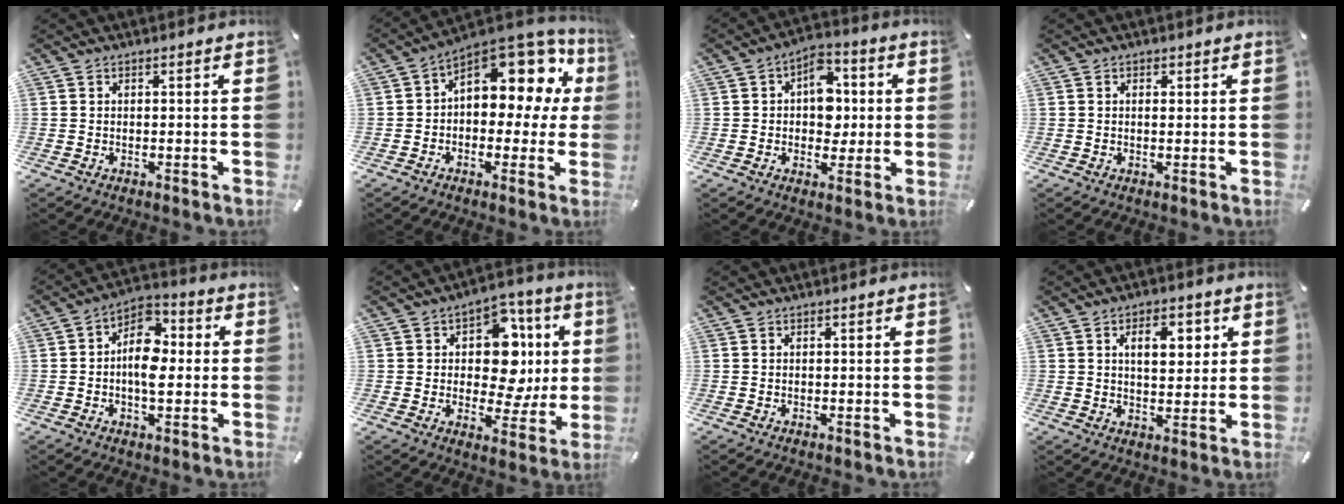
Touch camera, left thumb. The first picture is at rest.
{"total": 14.4, "force": [6.8, 8.6, 9.4], "torque": [-0.124, -0.057, 0.116]}
{"total": 9.4, "force": [0.8, 7.3, 5.8], "torque": [-0.063, 0.001, 0.010]}
{"total": 0.7, "force": [0.2, 0.5, 0.4], "torque": [-0.001, -0.001, 0.002]}
{"total": 9.6, "force": [-0.8, 6.3, 7.2], "torque": [-0.110, 0.006, -0.012]}
{"total": 14.4, "force": [2.8, 10.0, 9.9], "torque": [-0.130, -0.019, 0.053]}
{"total": 0.0}
{"total": 7.6, "force": [2.6, 4.5, 5.6], "torque": [-0.075, -0.006, 0.035]}